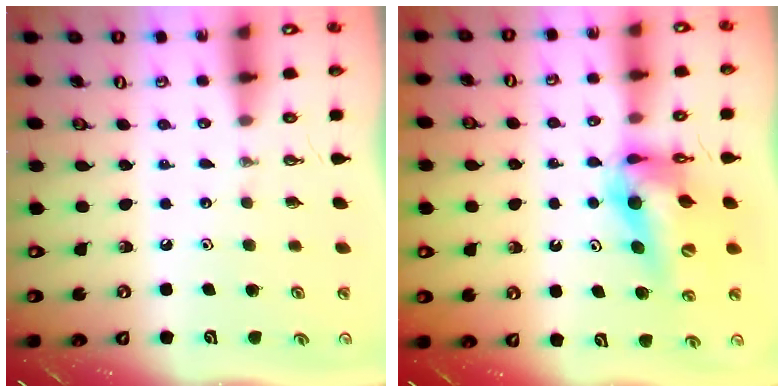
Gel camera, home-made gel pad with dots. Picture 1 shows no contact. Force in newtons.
{"total": 13.2, "press": 13.2, "slide": 1.2}